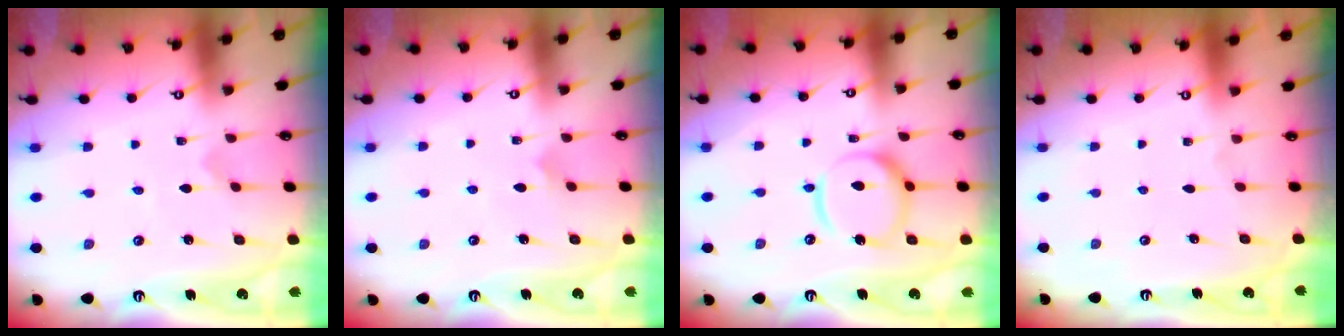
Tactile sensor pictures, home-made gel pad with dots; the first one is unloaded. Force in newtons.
{"total": 5.5, "press": 5.4, "slide": 0.5}
{"total": 15.3, "press": 15.2, "slide": 1.7}
{"total": 0.0}